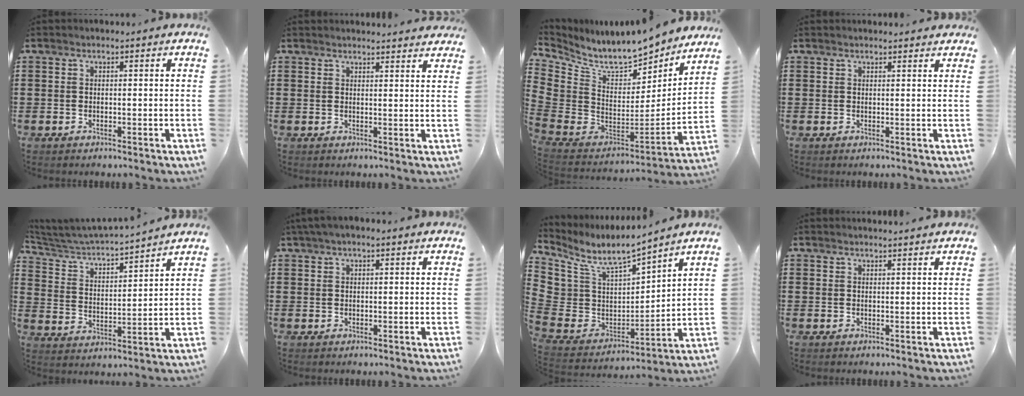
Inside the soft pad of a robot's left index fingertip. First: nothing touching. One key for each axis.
{"total": 2.2, "fx": 2.2, "fy": 0.0, "fz": 0.2, "tx": -0.009, "ty": -0.003, "tz": 0.042}
{"total": 7.3, "fx": 6.2, "fy": 2.5, "fz": 3.0, "tx": -0.085, "ty": -0.064, "tz": 0.104}
{"total": 1.3, "fx": 1.3, "fy": 0.1, "fz": 0.2, "tx": -0.006, "ty": 0.000, "tz": 0.024}
{"total": 3.7, "fx": 3.6, "fy": 0.6, "fz": 0.7, "tx": -0.038, "ty": -0.030, "tz": 0.050}
{"total": 2.0, "fx": 1.4, "fy": 0.6, "fz": 1.4, "tx": -0.028, "ty": 0.006, "tz": 0.024}
{"total": 6.2, "fx": 4.9, "fy": 2.8, "fz": 2.5, "tx": -0.086, "ty": -0.052, "tz": 0.081}
{"total": 1.4, "fx": 1.4, "fy": -0.1, "fz": 0.2, "tx": -0.006, "ty": -0.001, "tz": 0.027}